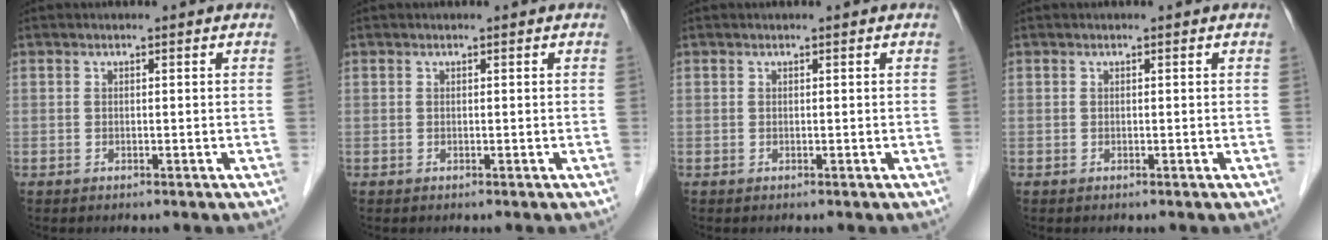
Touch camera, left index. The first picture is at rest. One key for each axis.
{"total": 0.0}
{"total": 0.0}
{"total": 0.0}